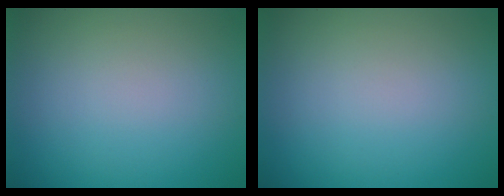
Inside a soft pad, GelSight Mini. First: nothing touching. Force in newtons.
{"total": 0.0}